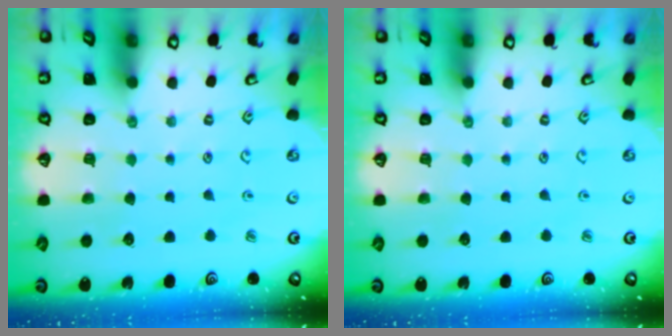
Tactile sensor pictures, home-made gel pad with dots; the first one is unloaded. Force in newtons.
{"total": 0.0}